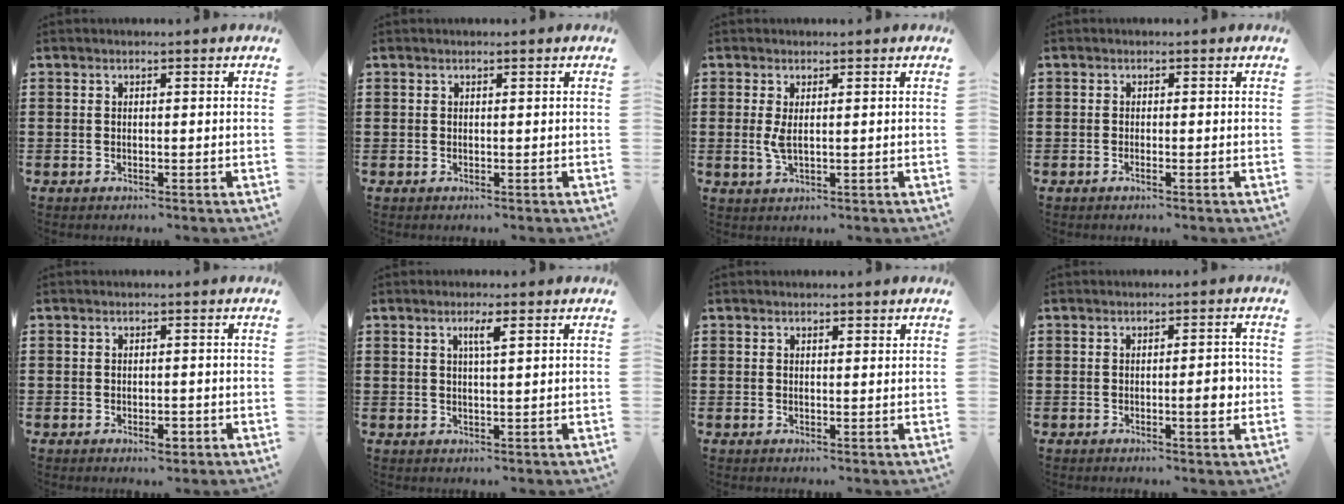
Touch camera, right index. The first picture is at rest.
{"total": 0.0}
{"total": 2.5, "force": [0.3, 0.8, 2.3], "torque": [-0.062, -0.006, 0.000]}
{"total": 0.6, "force": [-0.3, -0.2, 0.5], "torque": [-0.009, -0.004, -0.005]}
{"total": 1.6, "force": [-0.8, 0.8, 1.1], "torque": [-0.022, -0.003, -0.015]}
{"total": 2.4, "force": [1.0, 0.2, 2.1], "torque": [-0.044, 0.001, 0.016]}
{"total": 0.8, "force": [0.5, 0.4, 0.4], "torque": [-0.009, 0.002, 0.010]}
{"total": 3.6, "force": [-0.5, 0.8, 3.5], "torque": [-0.043, -0.005, -0.014]}